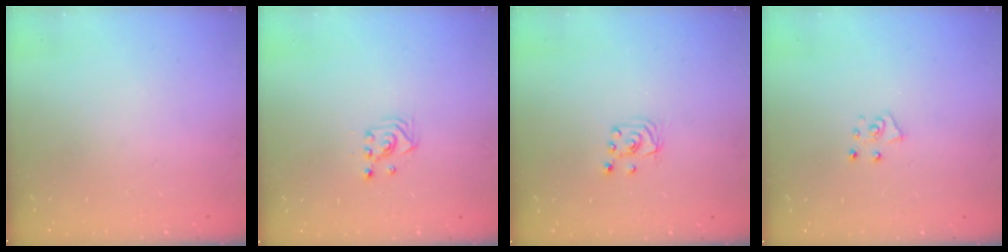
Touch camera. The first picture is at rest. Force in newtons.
{"total": 2.2, "press": 2.2, "slide": 0.2}
{"total": 3.2, "press": 3.2, "slide": 0.2}
{"total": 5.3, "press": 5.3, "slide": 0.5}